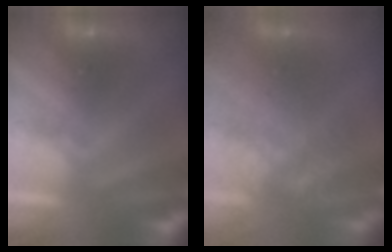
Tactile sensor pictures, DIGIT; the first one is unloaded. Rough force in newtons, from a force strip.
{"total": 7.6}